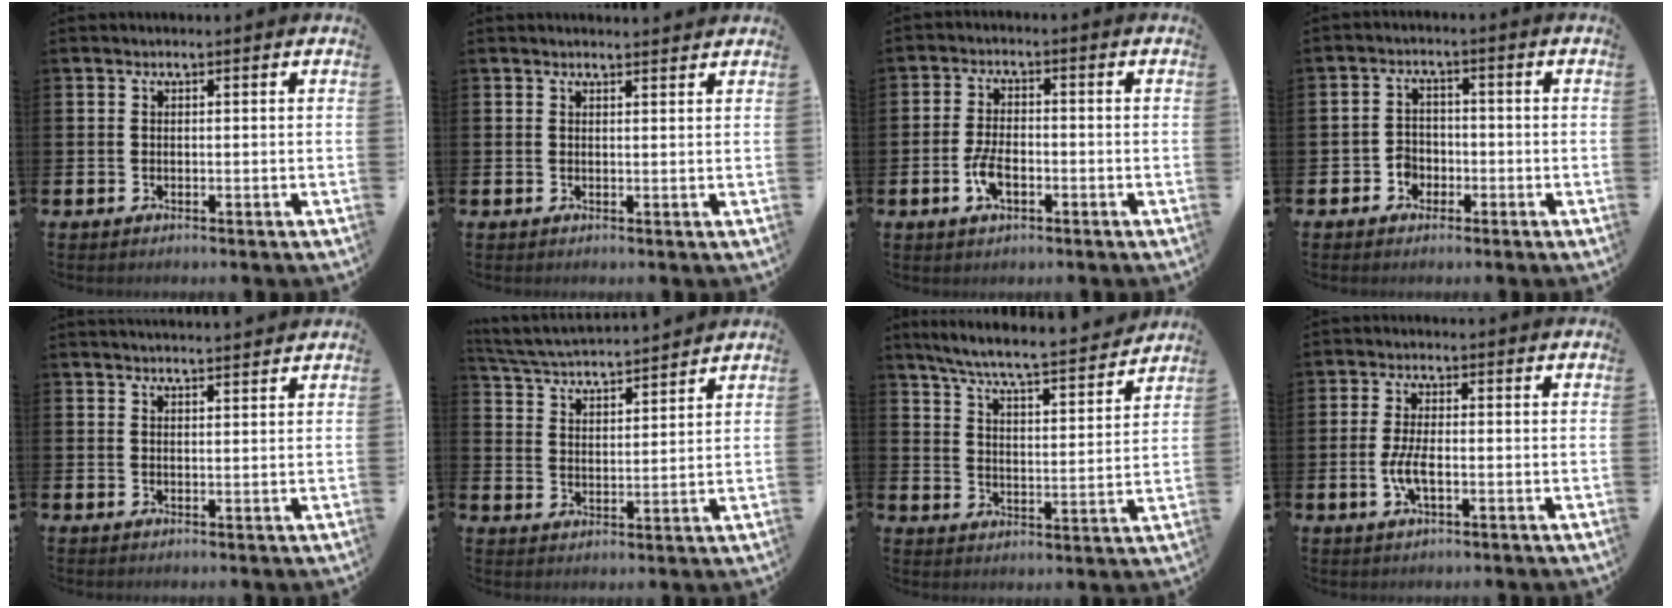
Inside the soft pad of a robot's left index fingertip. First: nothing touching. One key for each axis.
{"total": 1.4, "fx": 1.4, "fy": 0.1, "fz": 0.0, "tx": 0.007, "ty": -0.007, "tz": 0.024}
{"total": 4.3, "fx": -1.5, "fy": 2.0, "fz": 3.5, "tx": -0.070, "ty": -0.001, "tz": -0.031}
{"total": 2.8, "fx": -1.6, "fy": 2.2, "fz": 0.6, "tx": -0.016, "ty": 0.004, "tz": -0.038}
{"total": 2.2, "fx": 2.2, "fy": -0.1, "fz": 0.0, "tx": 0.005, "ty": -0.014, "tz": 0.038}
{"total": 4.7, "fx": 4.7, "fy": 0.2, "fz": 0.4, "tx": -0.033, "ty": -0.036, "tz": 0.080}
{"total": 6.9, "fx": 6.4, "fy": 0.2, "fz": 2.5, "tx": -0.078, "ty": -0.049, "tz": 0.108}
{"total": 4.0, "fx": -0.9, "fy": 1.4, "fz": 3.6, "tx": -0.064, "ty": -0.001, "tz": -0.018}